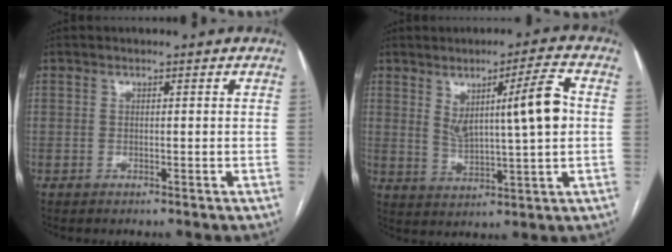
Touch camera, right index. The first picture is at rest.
{"total": 9.4, "force": [2.2, 0.4, 9.1], "torque": [-0.151, 0.004, 0.040]}